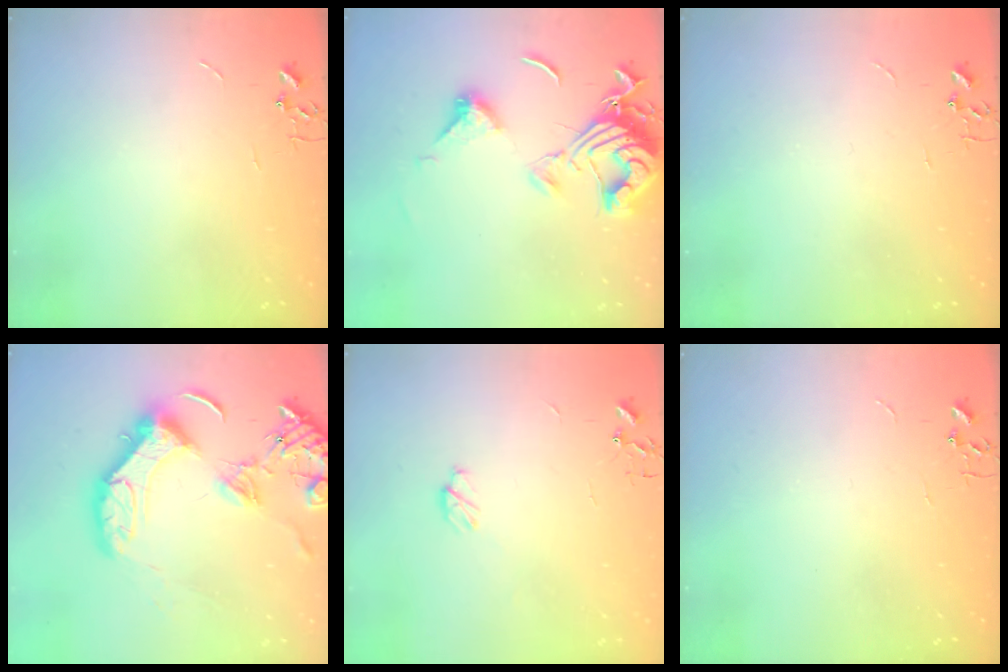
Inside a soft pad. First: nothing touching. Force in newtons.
{"total": 14.7, "press": 14.6, "slide": 1.5}
{"total": 0.0}
{"total": 20.1, "press": 19.9, "slide": 2.5}
{"total": 5.1, "press": 5.1, "slide": 0.5}
{"total": 0.0}